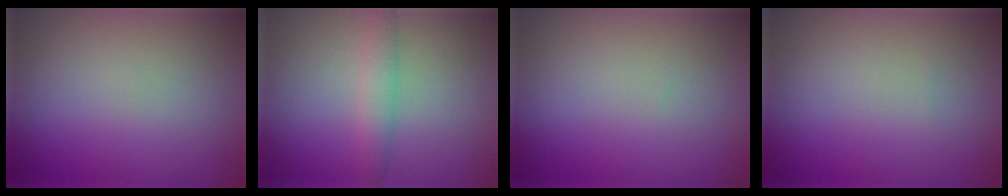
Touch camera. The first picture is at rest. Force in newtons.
{"total": 2.2, "press": 2.2, "slide": 0.0}
{"total": 0.0}
{"total": 0.0}